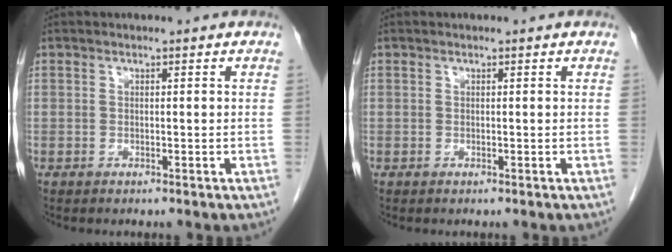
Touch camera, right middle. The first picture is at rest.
{"total": 0.0}